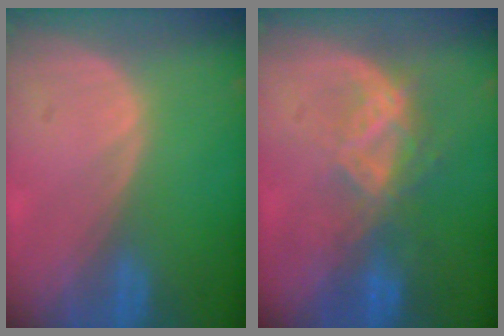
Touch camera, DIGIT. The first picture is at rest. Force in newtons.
{"total": 6.7, "press": 5.9, "slide": 3.2}